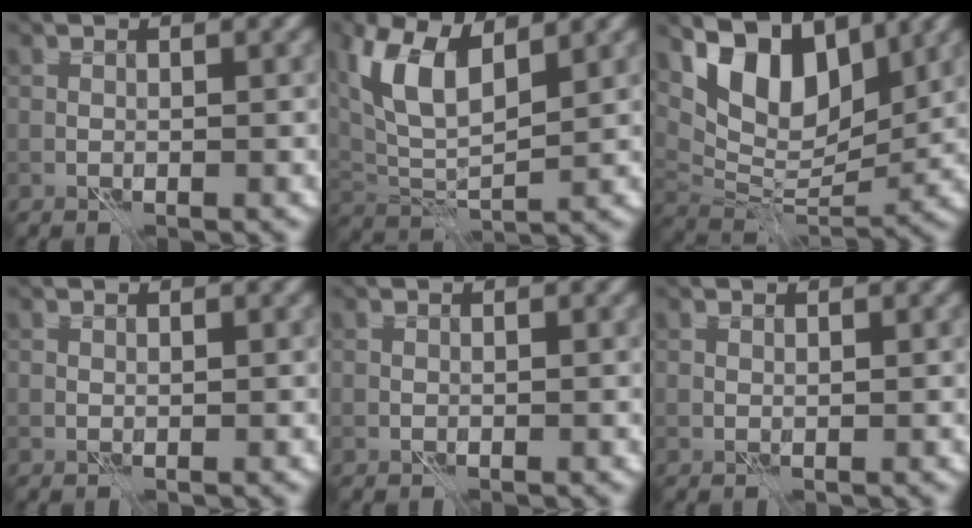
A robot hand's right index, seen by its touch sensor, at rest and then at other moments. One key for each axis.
{"total": 8.0, "fx": 3.5, "fy": 3.7, "fz": 6.2, "tx": -0.143, "ty": 0.005, "tz": 0.065}
{"total": 9.4, "fx": 4.8, "fy": 5.1, "fz": 6.3, "tx": -0.114, "ty": -0.006, "tz": 0.082}
{"total": 0.0}
{"total": 0.0}
{"total": 0.0}